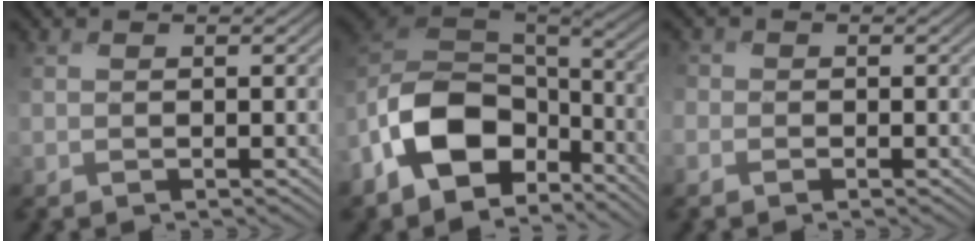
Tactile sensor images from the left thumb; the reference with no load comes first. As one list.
[{"total": 14.0, "force": [-6.2, 8.9, 8.8], "torque": [-0.208, -0.013, -0.137]}, {"total": 1.8, "force": [-0.9, 1.5, 0.4], "torque": [-0.011, 0.000, -0.025]}]